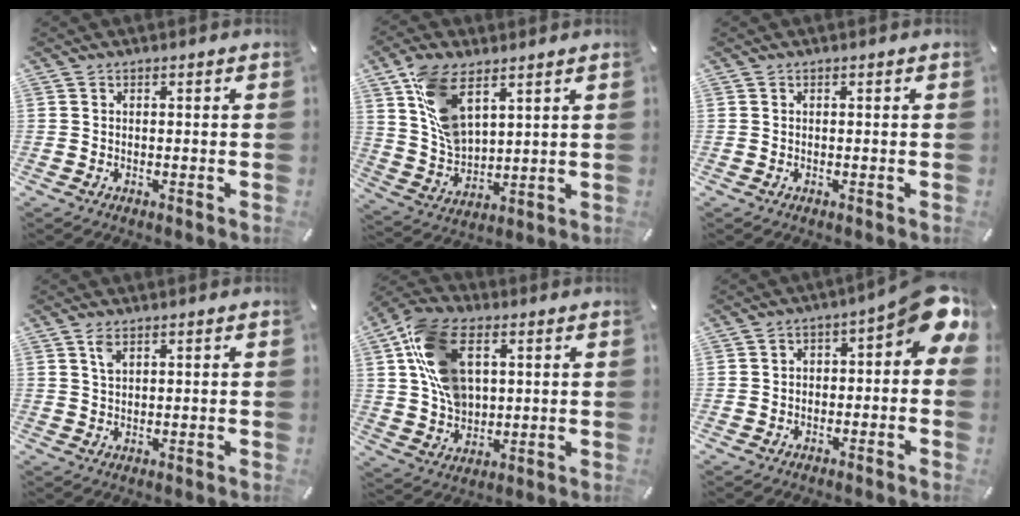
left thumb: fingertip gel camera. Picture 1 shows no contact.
{"total": 11.9, "force": [6.5, 6.5, 7.6], "torque": [-0.182, -0.022, 0.123]}
{"total": 0.0}
{"total": 2.5, "force": [1.4, 1.1, 1.7], "torque": [-0.038, 0.002, 0.026]}
{"total": 15.4, "force": [4.3, 10.8, 10.1], "torque": [-0.221, 0.009, 0.081]}
{"total": 8.8, "force": [1.1, 4.6, 7.5], "torque": [-0.091, -0.015, 0.018]}